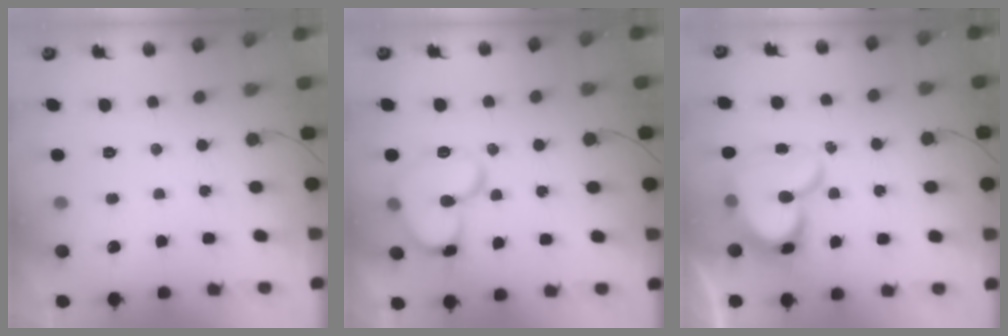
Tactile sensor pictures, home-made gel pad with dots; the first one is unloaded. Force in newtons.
{"total": 14.1, "press": 14.0, "slide": 1.7}
{"total": 16.5, "press": 16.5, "slide": 1.1}